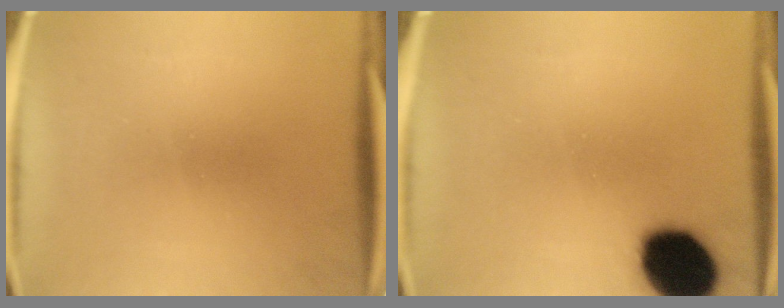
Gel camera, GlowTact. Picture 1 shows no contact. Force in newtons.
{"total": 16.3}